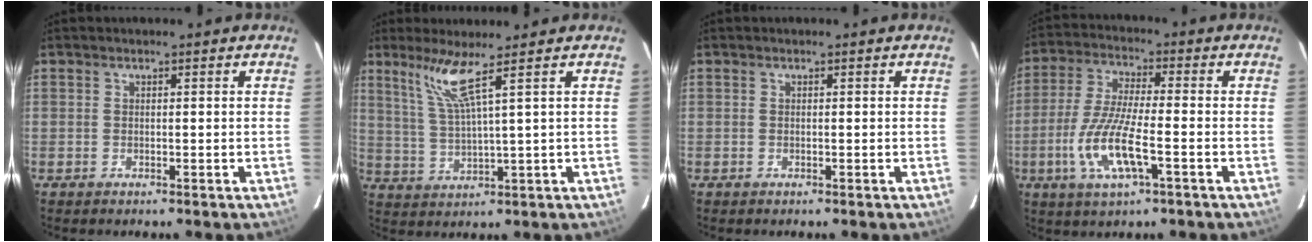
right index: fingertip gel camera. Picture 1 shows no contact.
{"total": 6.3, "force": [4.0, -1.3, 4.7], "torque": [-0.092, -0.002, 0.091]}
{"total": 0.0}
{"total": 11.7, "force": [-4.0, 2.6, 10.8], "torque": [-0.228, -0.012, -0.077]}